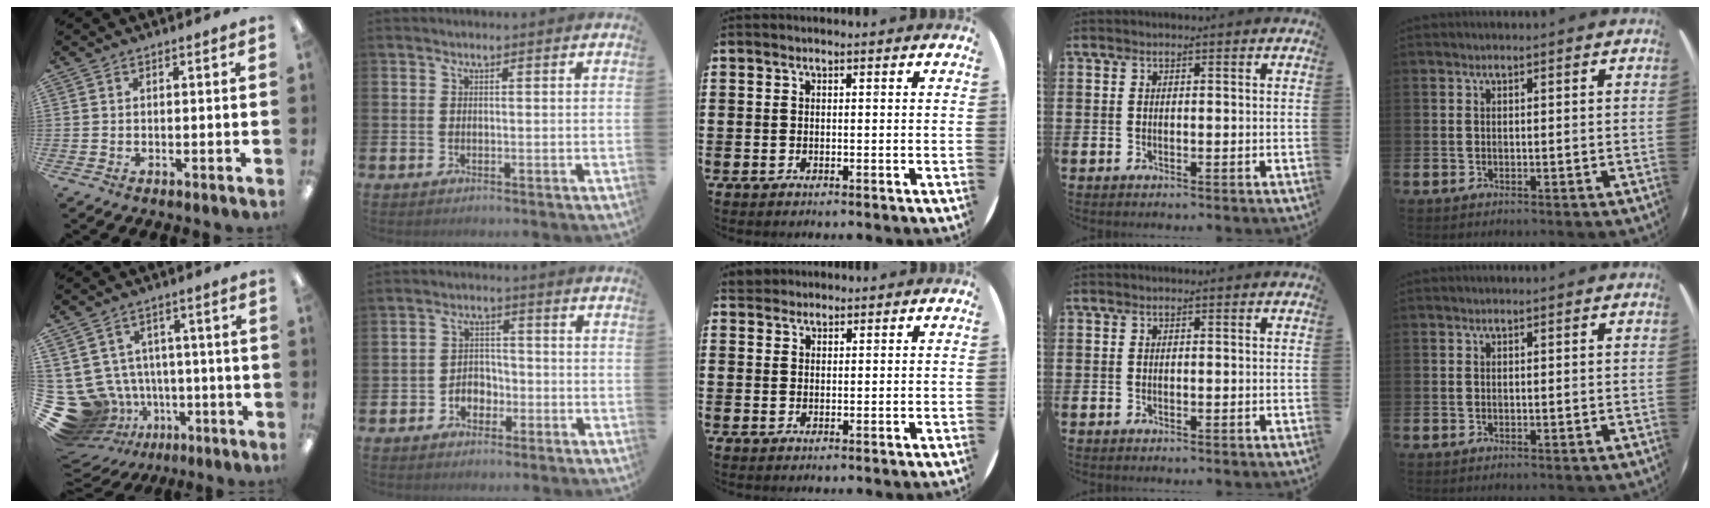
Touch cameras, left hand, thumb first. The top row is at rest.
{"thumb": {"total": 13.3, "force": [-4.3, 11.8, 4.3], "torque": [-0.115, 0.014, -0.049]}, "index": {"total": 3.1, "force": [-1.9, 2.3, 0.8], "torque": [-0.015, 0.004, -0.045]}, "middle": {"total": 1.8, "force": [1.7, 0.7, 0.1], "torque": [-0.004, 0.006, 0.033]}}